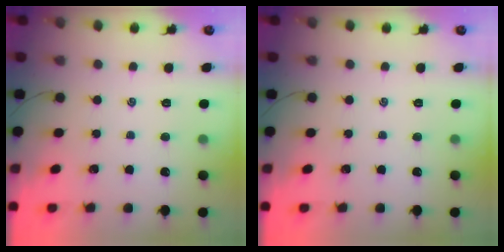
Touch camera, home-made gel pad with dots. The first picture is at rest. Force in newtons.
{"total": 0.0}